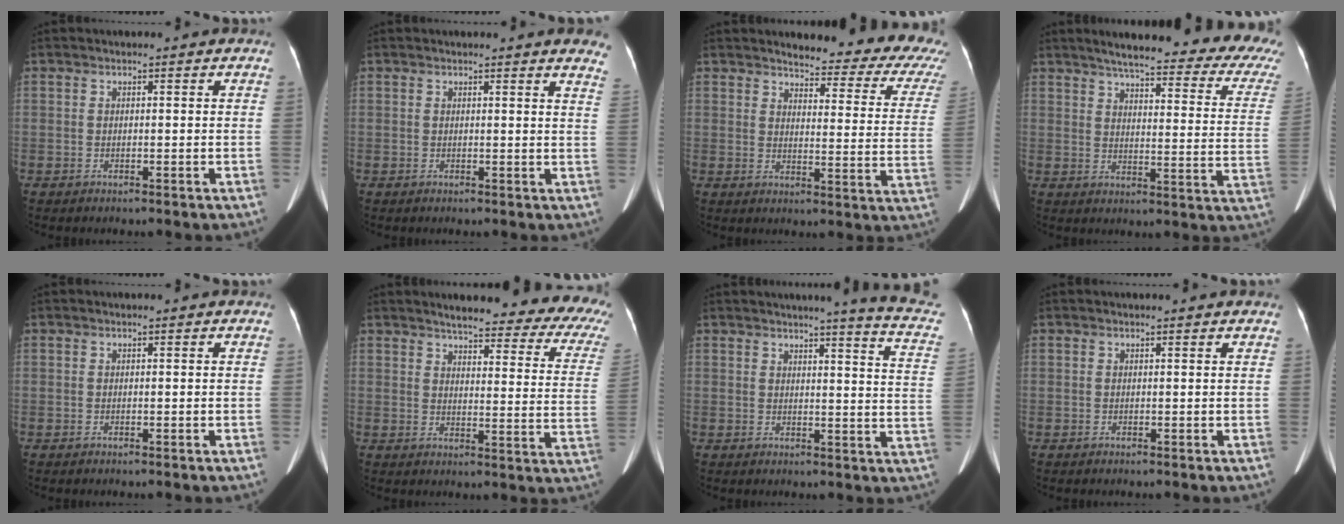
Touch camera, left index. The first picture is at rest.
{"total": 6.0, "force": [5.6, 0.5, 2.3], "torque": [-0.013, -0.017, 0.031]}
{"total": 16.5, "force": [14.7, 2.8, 7.1], "torque": [-0.066, -0.058, 0.146]}
{"total": 23.4, "force": [19.7, 2.7, 12.4], "torque": [-0.153, -0.039, 0.219]}
{"total": 0.0}
{"total": 19.8, "force": [16.8, 4.1, 9.7], "torque": [-0.095, -0.033, 0.172]}
{"total": 11.7, "force": [9.9, -0.4, 6.3], "torque": [-0.073, -0.054, 0.084]}
{"total": 1.3, "force": [1.2, 0.1, 0.3], "torque": [-0.014, 0.009, 0.008]}